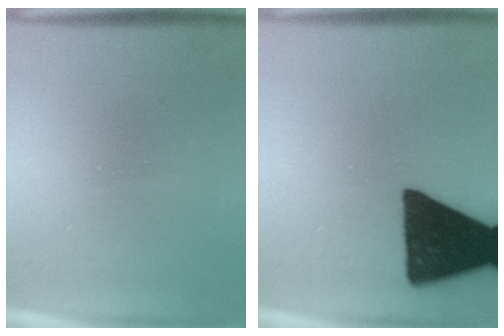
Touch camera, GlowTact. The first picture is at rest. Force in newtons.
{"total": 17.6}